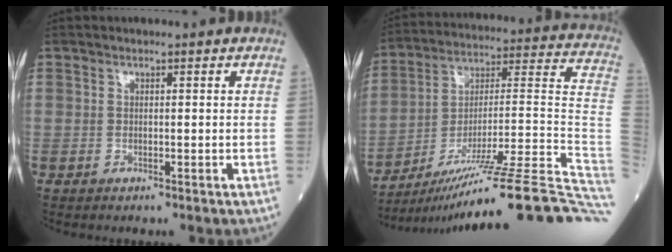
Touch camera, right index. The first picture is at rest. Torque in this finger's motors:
{"motor_torque": [-1.19, -0.95, -0.58, -0.14]}